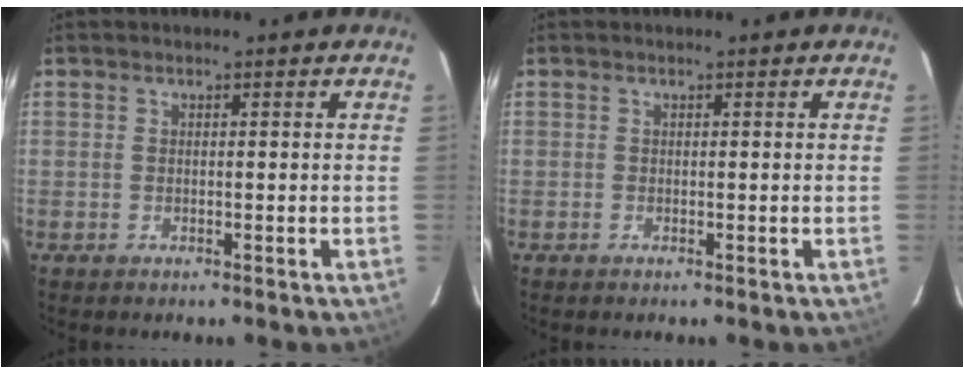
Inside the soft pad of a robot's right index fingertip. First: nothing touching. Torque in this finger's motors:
{"motor_torque": [-0.01, 0.04, 0.00, -0.02]}